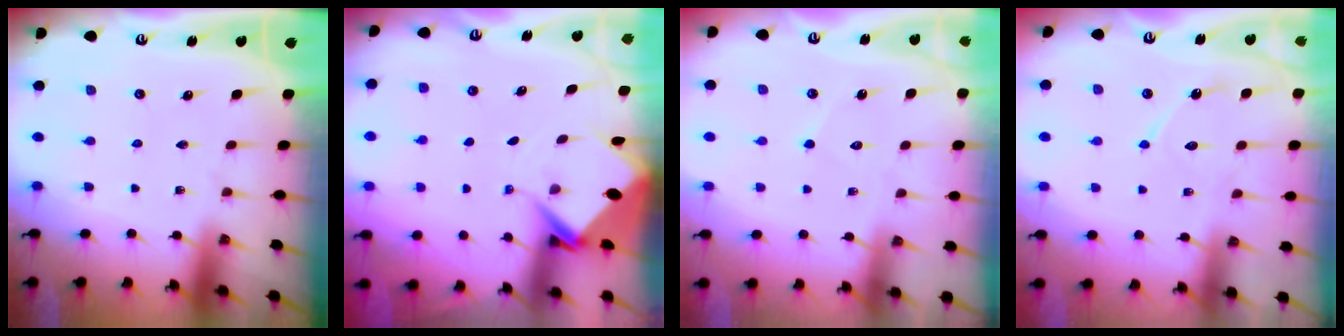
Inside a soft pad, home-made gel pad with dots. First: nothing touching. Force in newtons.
{"total": 5.5, "press": 5.4, "slide": 0.5}
{"total": 3.8, "press": 3.8, "slide": 0.2}
{"total": 9.6, "press": 9.5, "slide": 0.7}